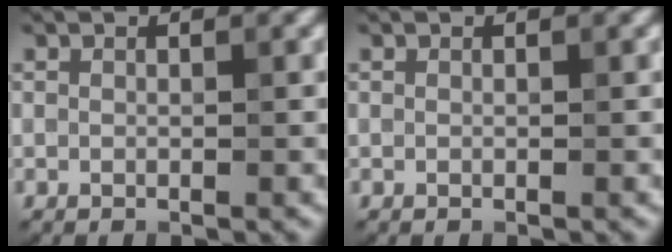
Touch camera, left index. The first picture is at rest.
{"total": 0.0}